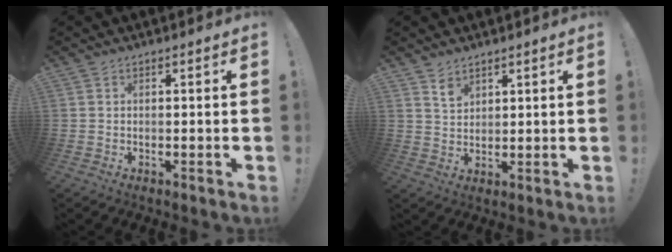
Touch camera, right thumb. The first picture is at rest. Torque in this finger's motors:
{"motor_torque": [0.00, -0.10, 0.10, -0.04, 0.00]}